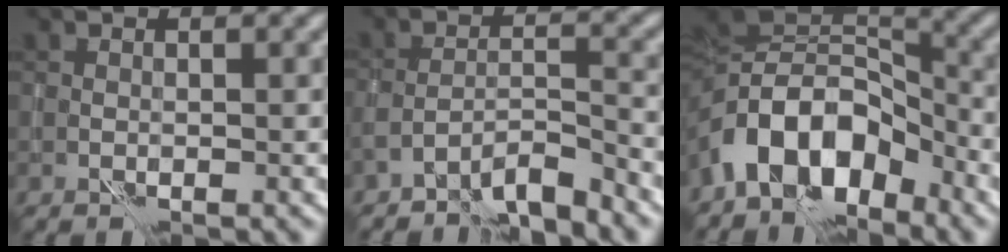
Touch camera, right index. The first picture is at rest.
{"total": 4.2, "force": [-3.7, 0.7, 1.9], "torque": [-0.031, 0.008, -0.075]}
{"total": 10.3, "force": [-4.8, 6.3, 6.5], "torque": [-0.110, 0.016, -0.100]}